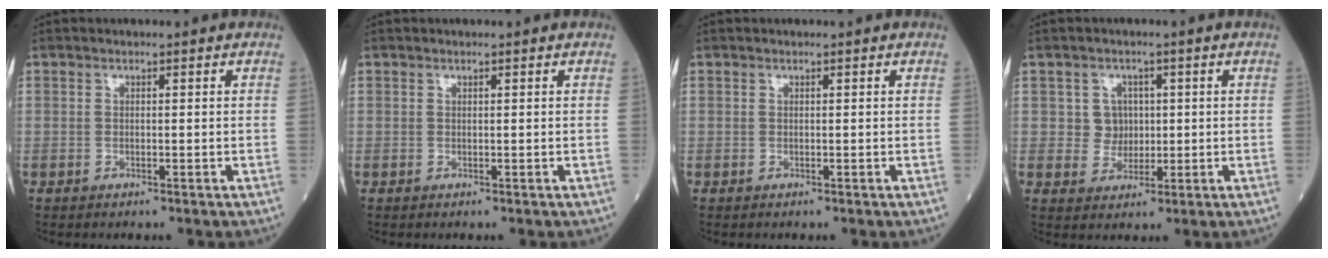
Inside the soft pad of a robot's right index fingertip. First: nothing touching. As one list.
[{"total": 0.0}, {"total": 0.0}, {"total": 3.7, "force": [0.5, 3.6, 0.7], "torque": [-0.004, 0.008, 0.010]}]